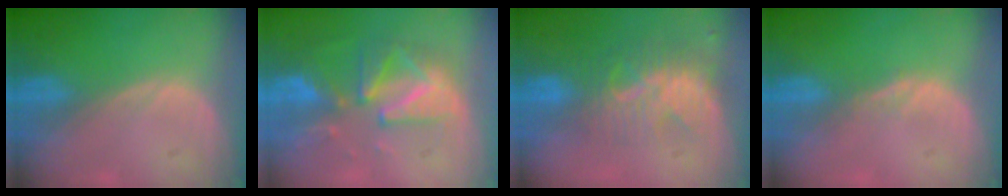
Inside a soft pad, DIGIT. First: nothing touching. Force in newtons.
{"total": 9.8, "press": 8.6, "slide": 4.7}
{"total": 8.5, "press": 7.6, "slide": 3.8}
{"total": 1.0, "press": 1.0, "slide": 0.1}